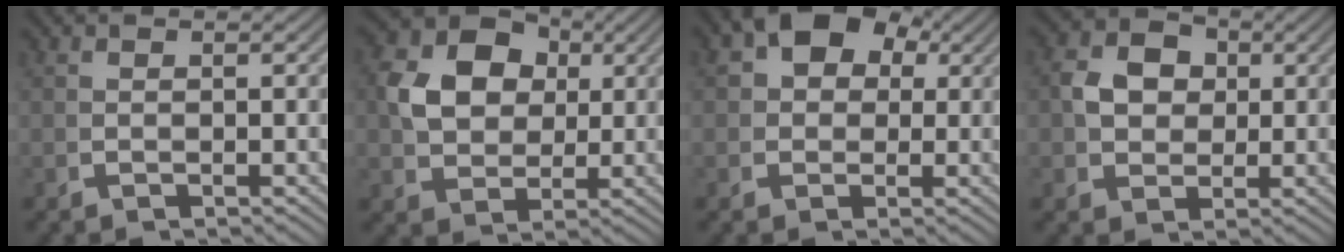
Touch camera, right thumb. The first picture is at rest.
{"total": 8.5, "force": [2.2, 6.3, 5.3], "torque": [-0.128, -0.021, 0.056]}
{"total": 6.8, "force": [2.8, 4.7, 3.9], "torque": [-0.074, 0.002, 0.044]}
{"total": 5.2, "force": [1.2, 4.1, 3.0], "torque": [-0.068, -0.016, 0.032]}